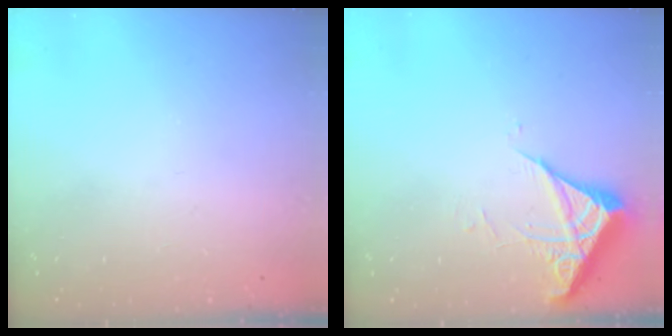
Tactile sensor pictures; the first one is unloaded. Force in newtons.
{"total": 5.4, "press": 5.3, "slide": 0.6}